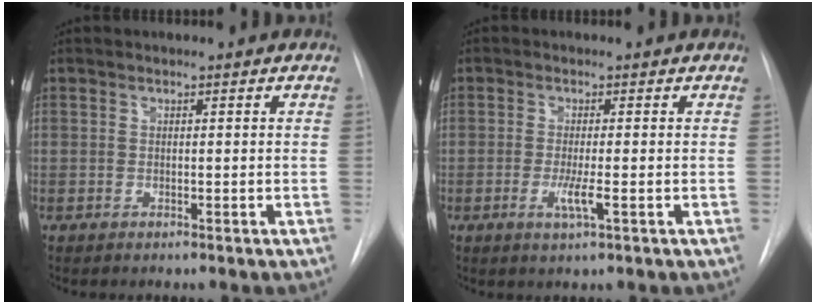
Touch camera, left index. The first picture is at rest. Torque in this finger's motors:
{"motor_torque": [0.02, 0.00, 0.07, 0.07]}